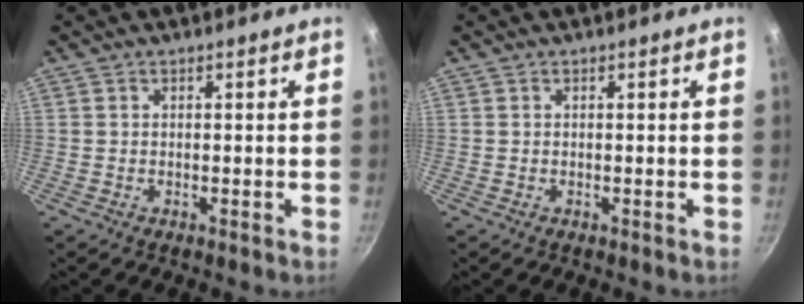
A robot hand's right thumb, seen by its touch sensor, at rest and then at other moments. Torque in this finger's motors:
{"motor_torque": [-0.06, -0.13, 0.15, 0.05, 0.03]}